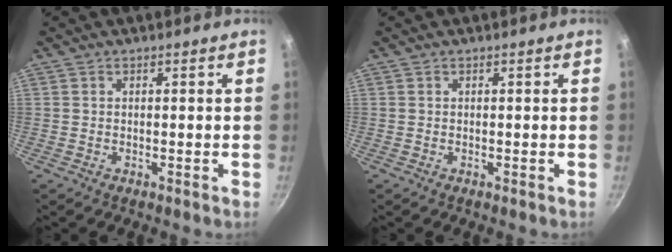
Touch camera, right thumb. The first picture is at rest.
{"total": 0.0}